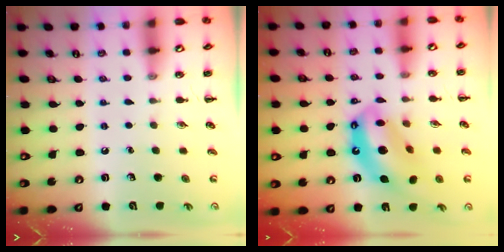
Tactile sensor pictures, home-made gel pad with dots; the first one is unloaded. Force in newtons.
{"total": 14.1, "press": 13.5, "slide": 4.0}